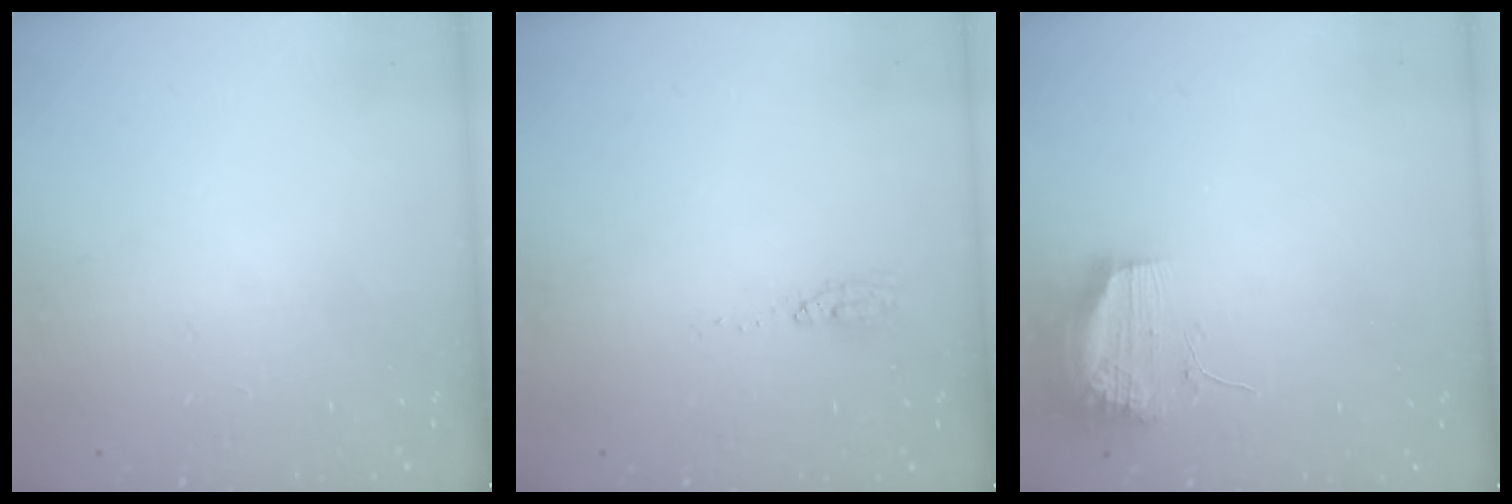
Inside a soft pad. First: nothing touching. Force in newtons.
{"total": 3.6, "press": 3.4, "slide": 1.3}
{"total": 13.8, "press": 11.9, "slide": 6.9}